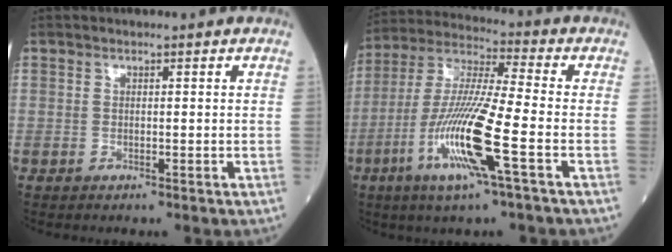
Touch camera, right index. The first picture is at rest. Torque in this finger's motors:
{"motor_torque": [0.71, -0.43, 1.05, 0.21]}